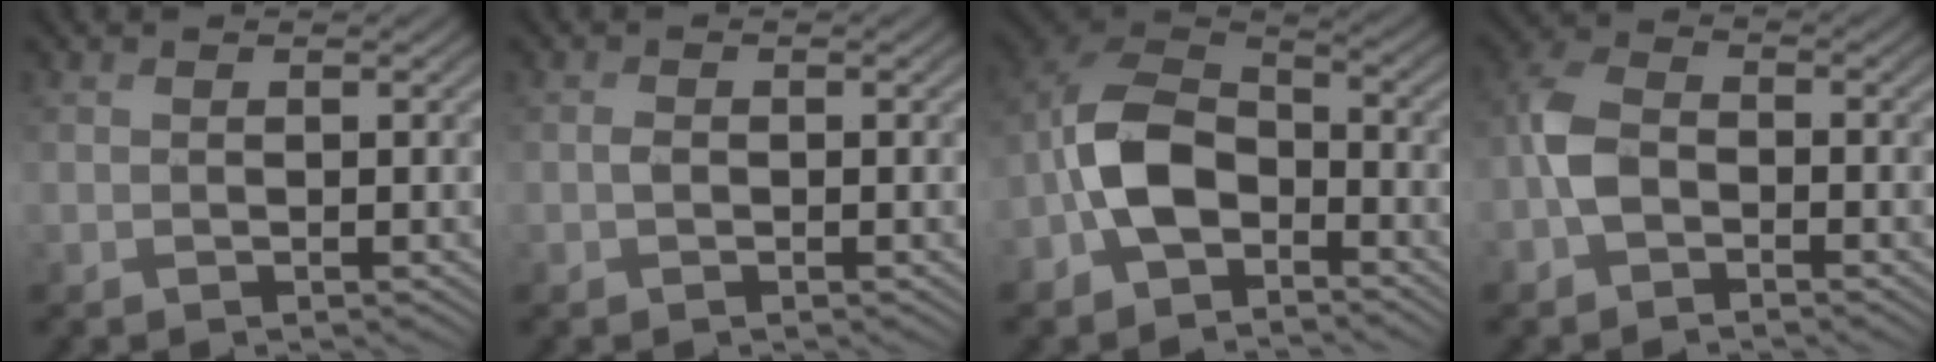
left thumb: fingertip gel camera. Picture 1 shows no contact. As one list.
[{"total": 0.6, "force": [0.2, 0.3, 0.5], "torque": [-0.010, 0.007, 0.003]}, {"total": 8.7, "force": [-3.3, 5.3, 6.1], "torque": [-0.128, 0.012, -0.087]}, {"total": 4.1, "force": [-1.5, 2.7, 2.8], "torque": [-0.063, 0.010, -0.042]}]